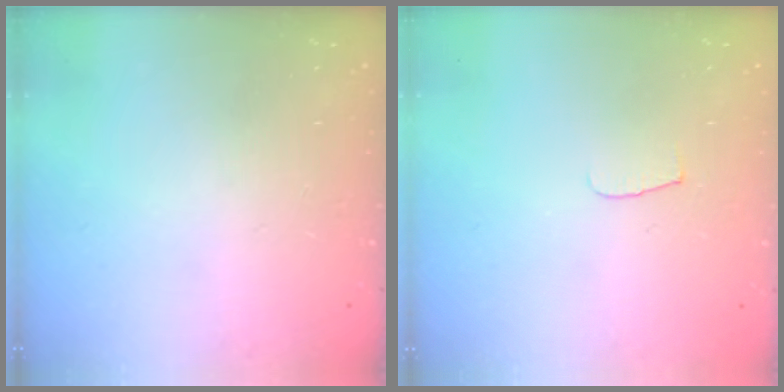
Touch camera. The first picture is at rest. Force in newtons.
{"total": 3.8, "press": 3.8, "slide": 0.4}